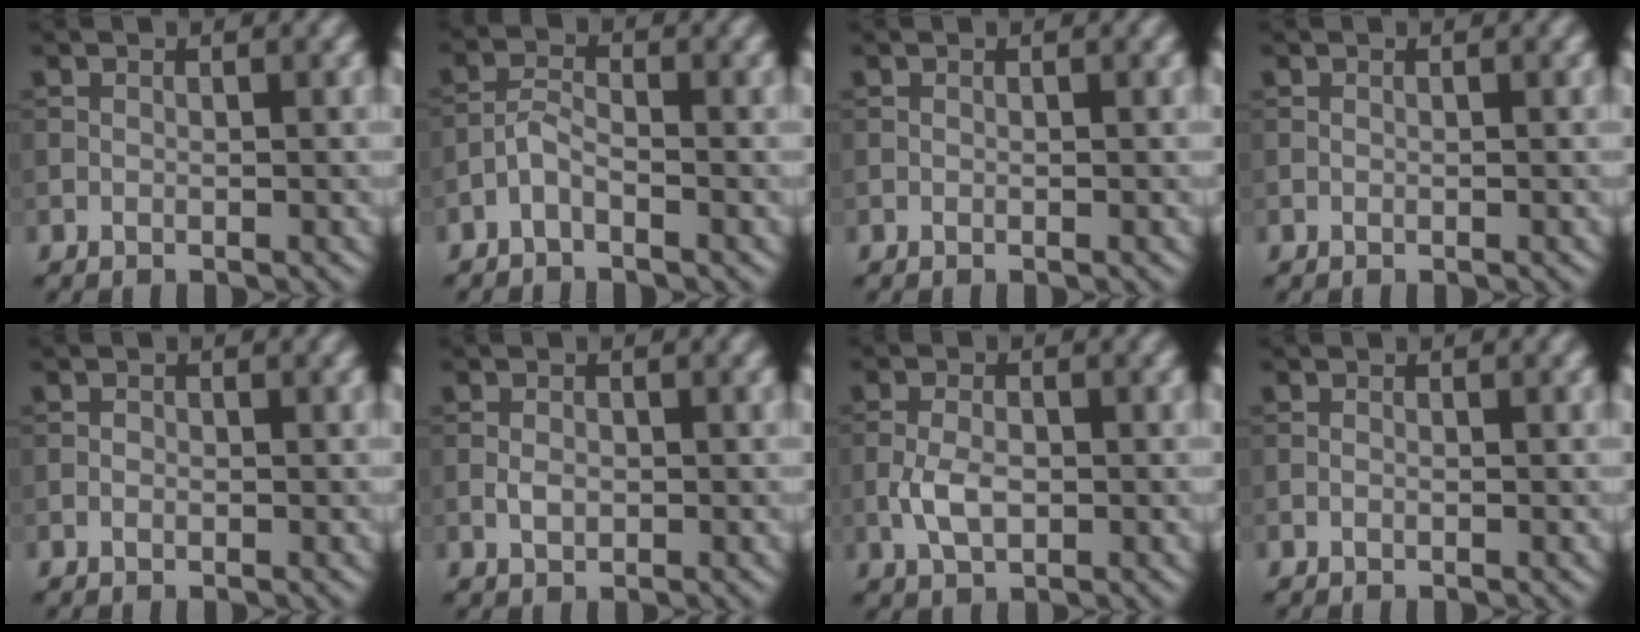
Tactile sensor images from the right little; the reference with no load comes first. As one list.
[{"total": 1.8, "force": [-1.3, 0.6, 1.2], "torque": [-0.025, 0.006, -0.032]}, {"total": 0.0}, {"total": 0.0}, {"total": 0.5, "force": [-0.2, 0.4, 0.3], "torque": [-0.004, 0.000, -0.005]}, {"total": 1.3, "force": [-0.3, 0.9, 0.9], "torque": [-0.018, 0.001, -0.007]}, {"total": 3.1, "force": [-0.8, 1.7, 2.4], "torque": [-0.049, 0.000, -0.017]}, {"total": 0.0}]